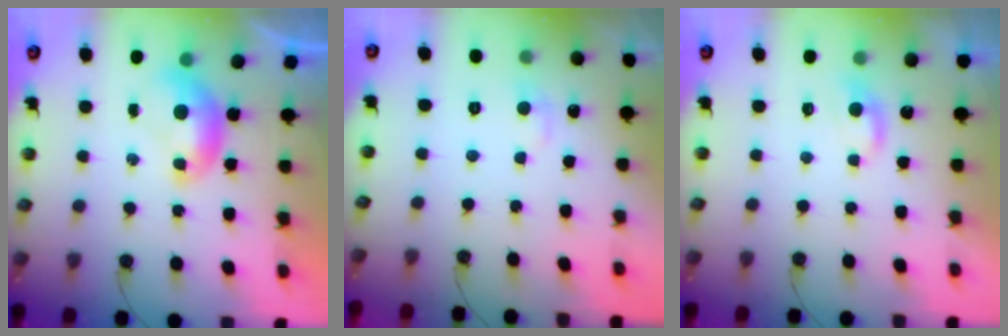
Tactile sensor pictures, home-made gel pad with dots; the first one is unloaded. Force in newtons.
{"total": 1.2, "press": 0.8, "slide": 0.8}
{"total": 1.4, "press": 1.2, "slide": 0.5}